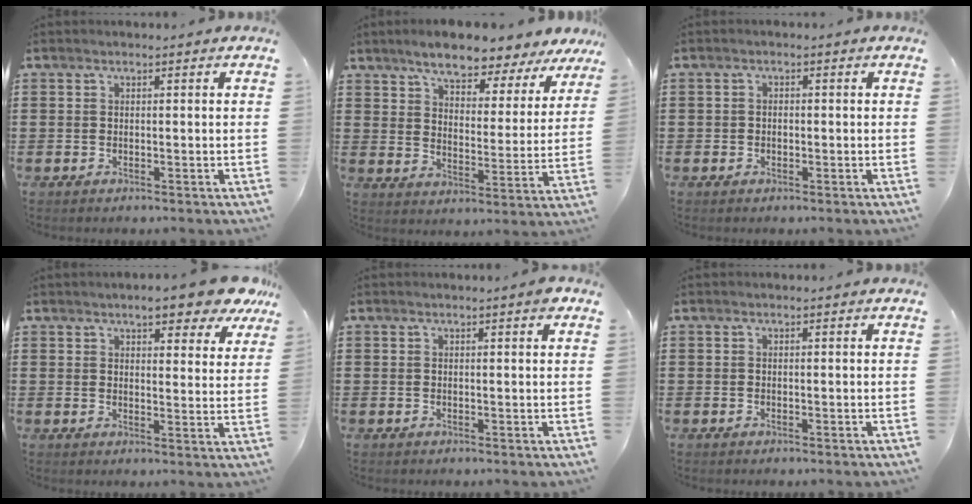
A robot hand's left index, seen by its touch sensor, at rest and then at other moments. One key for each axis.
{"total": 7.2, "fx": 6.5, "fy": 1.1, "fz": 2.8, "tx": -0.075, "ty": -0.034, "tz": 0.111}
{"total": 1.0, "fx": -0.4, "fy": 0.8, "fz": 0.4, "tx": -0.011, "ty": 0.003, "tz": -0.010}
{"total": 7.1, "fx": 5.8, "fy": 1.3, "fz": 3.8, "tx": -0.066, "ty": -0.018, "tz": 0.100}
{"total": 1.1, "fx": 0.7, "fy": 0.0, "fz": 0.9, "tx": -0.011, "ty": -0.002, "tz": 0.010}
{"total": 0.0}